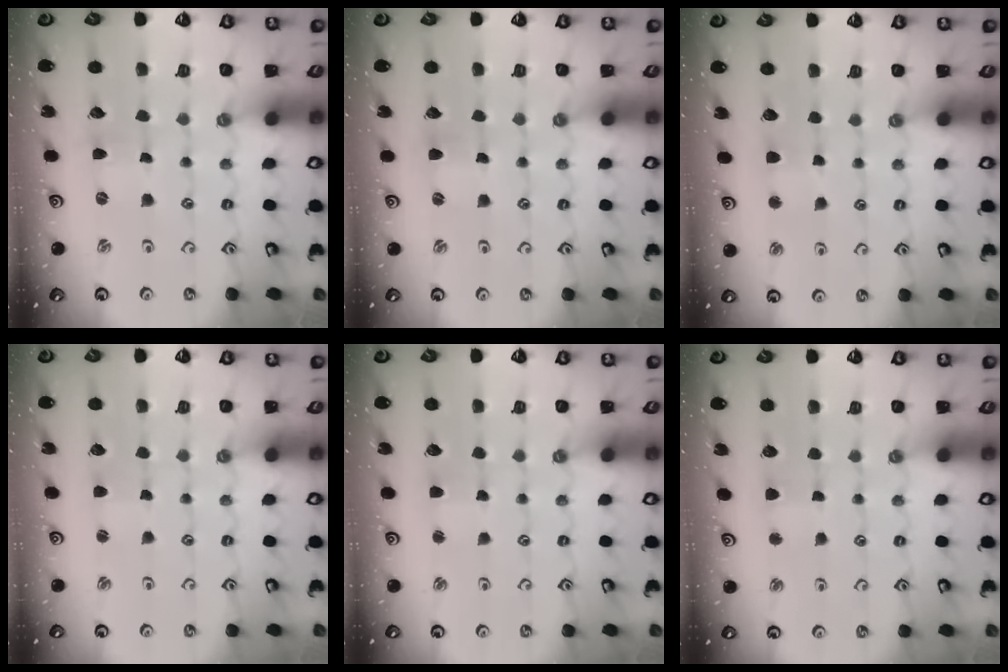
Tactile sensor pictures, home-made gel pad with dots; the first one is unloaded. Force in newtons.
{"total": 0.0}
{"total": 2.9, "press": 2.9, "slide": 0.3}
{"total": 1.9, "press": 1.9, "slide": 0.2}
{"total": 3.0, "press": 3.0, "slide": 0.3}
{"total": 2.5, "press": 2.5, "slide": 0.3}